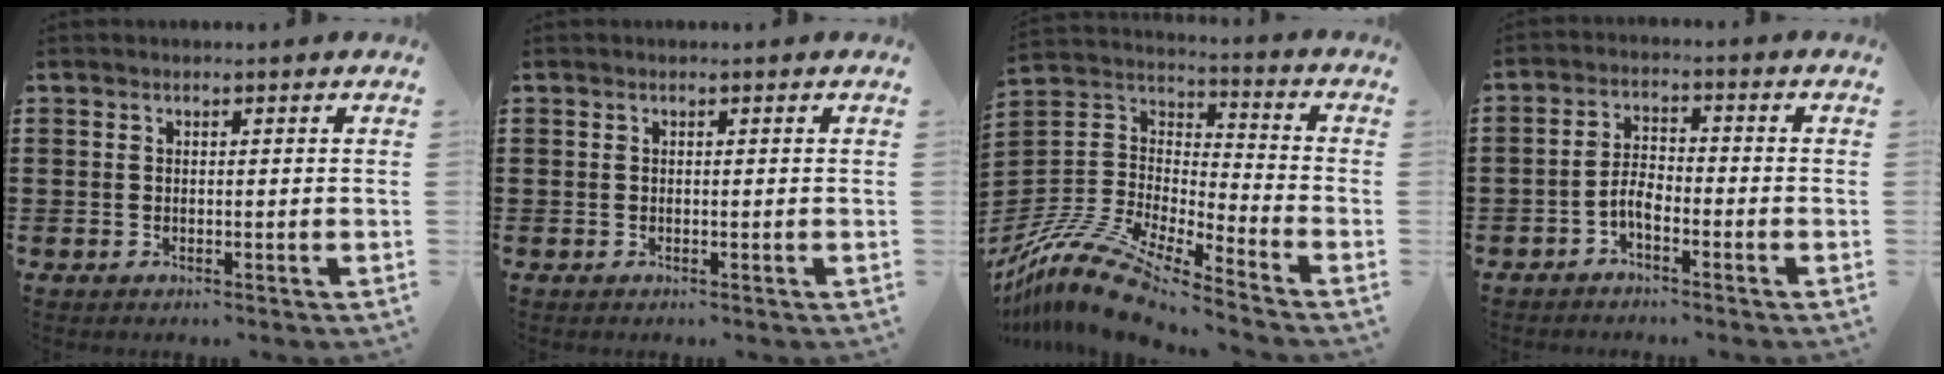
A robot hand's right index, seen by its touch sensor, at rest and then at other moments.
{"total": 0.0}
{"total": 13.2, "force": [-11.4, 2.1, 6.3], "torque": [-0.142, 0.021, -0.230]}
{"total": 3.4, "force": [-2.1, 1.4, 2.3], "torque": [-0.057, 0.004, -0.044]}